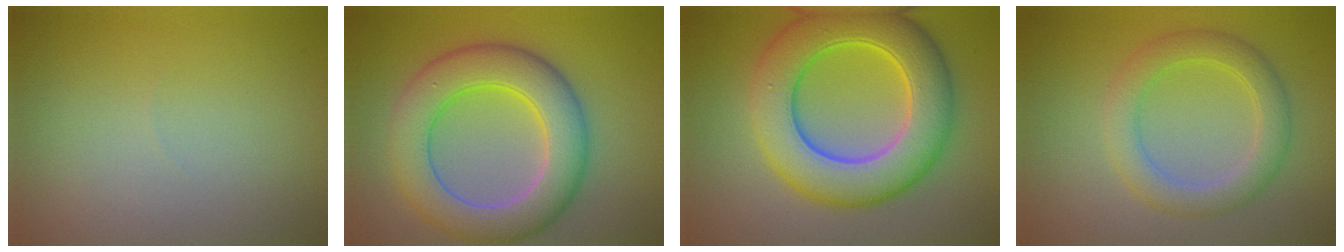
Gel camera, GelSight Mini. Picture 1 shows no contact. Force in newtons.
{"total": 8.4, "press": 8.4, "slide": 0.6}
{"total": 10.0, "press": 10.0, "slide": 0.0}
{"total": 3.9, "press": 3.9, "slide": 0.0}